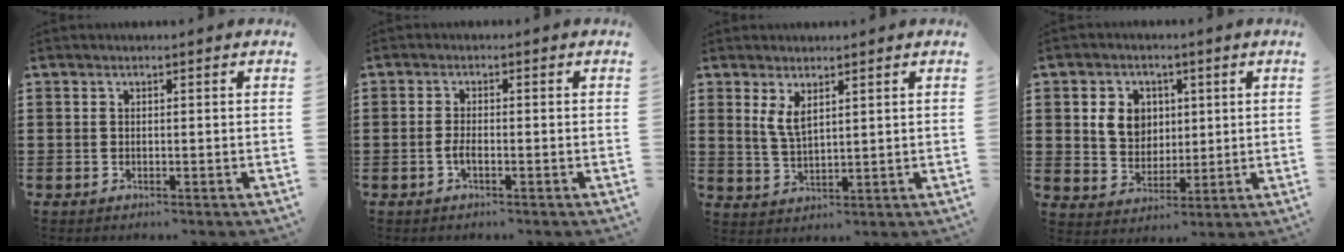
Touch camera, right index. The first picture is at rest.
{"total": 1.8, "force": [-0.7, 0.4, 1.5], "torque": [-0.036, -0.003, -0.016]}
{"total": 3.4, "force": [1.8, 1.3, 2.6], "torque": [-0.062, 0.000, 0.031]}
{"total": 6.2, "force": [1.5, 5.4, 2.7], "torque": [-0.068, 0.015, 0.024]}